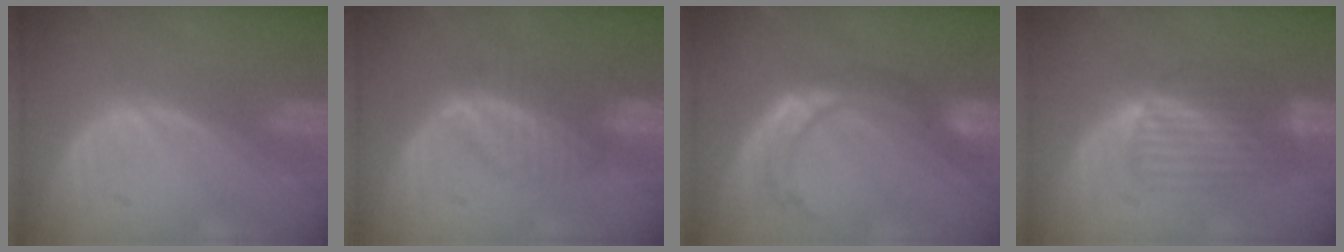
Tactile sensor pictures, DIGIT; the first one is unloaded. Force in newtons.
{"total": 6.9, "press": 6.0, "slide": 3.5}
{"total": 8.5, "press": 7.2, "slide": 4.5}
{"total": 6.4, "press": 6.3, "slide": 1.1}